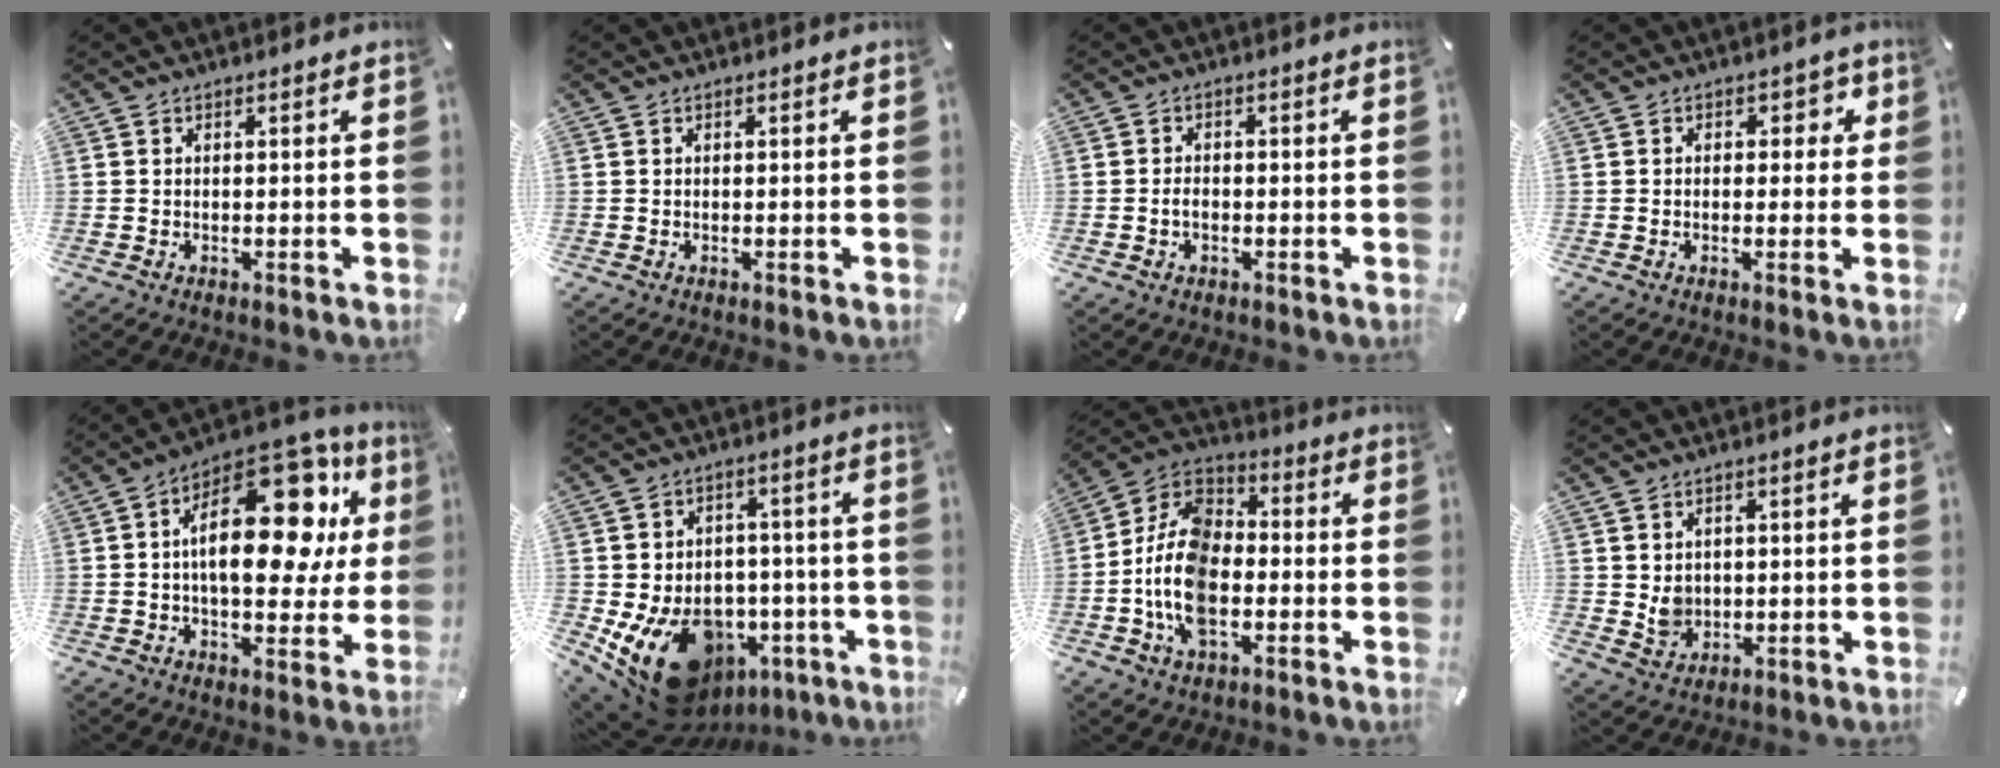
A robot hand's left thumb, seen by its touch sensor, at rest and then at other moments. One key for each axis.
{"total": 0.0}
{"total": 2.3, "fx": -0.6, "fy": 1.6, "fz": 1.6, "tx": -0.030, "ty": 0.005, "tz": -0.012}
{"total": 2.9, "fx": 0.1, "fy": 2.2, "fz": 1.9, "tx": -0.006, "ty": -0.003, "tz": -0.010}
{"total": 24.4, "fx": 6.5, "fy": 12.9, "fz": 19.6, "tx": -0.288, "ty": -0.038, "tz": 0.109}
{"total": 16.7, "fx": -6.8, "fy": 12.0, "fz": 9.4, "tx": -0.161, "ty": 0.028, "tz": -0.097}
{"total": 15.5, "fx": -4.8, "fy": 10.0, "fz": 10.9, "tx": -0.248, "ty": 0.016, "tz": -0.095}
{"total": 5.0, "fx": 1.1, "fy": 4.7, "fz": 1.1, "tx": -0.004, "ty": -0.007, "tz": 0.017}